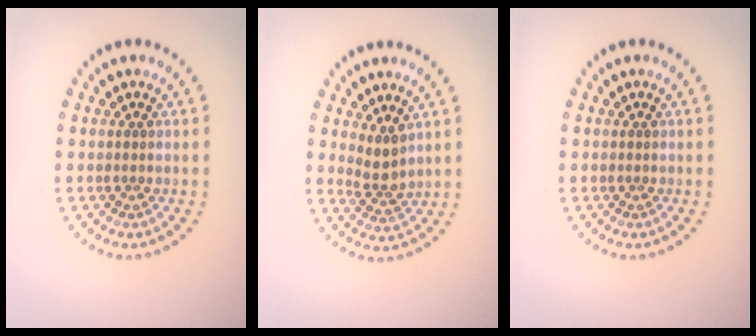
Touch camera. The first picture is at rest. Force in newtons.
{"total": 2.3, "press": 1.8, "slide": 1.6}
{"total": 0.0}